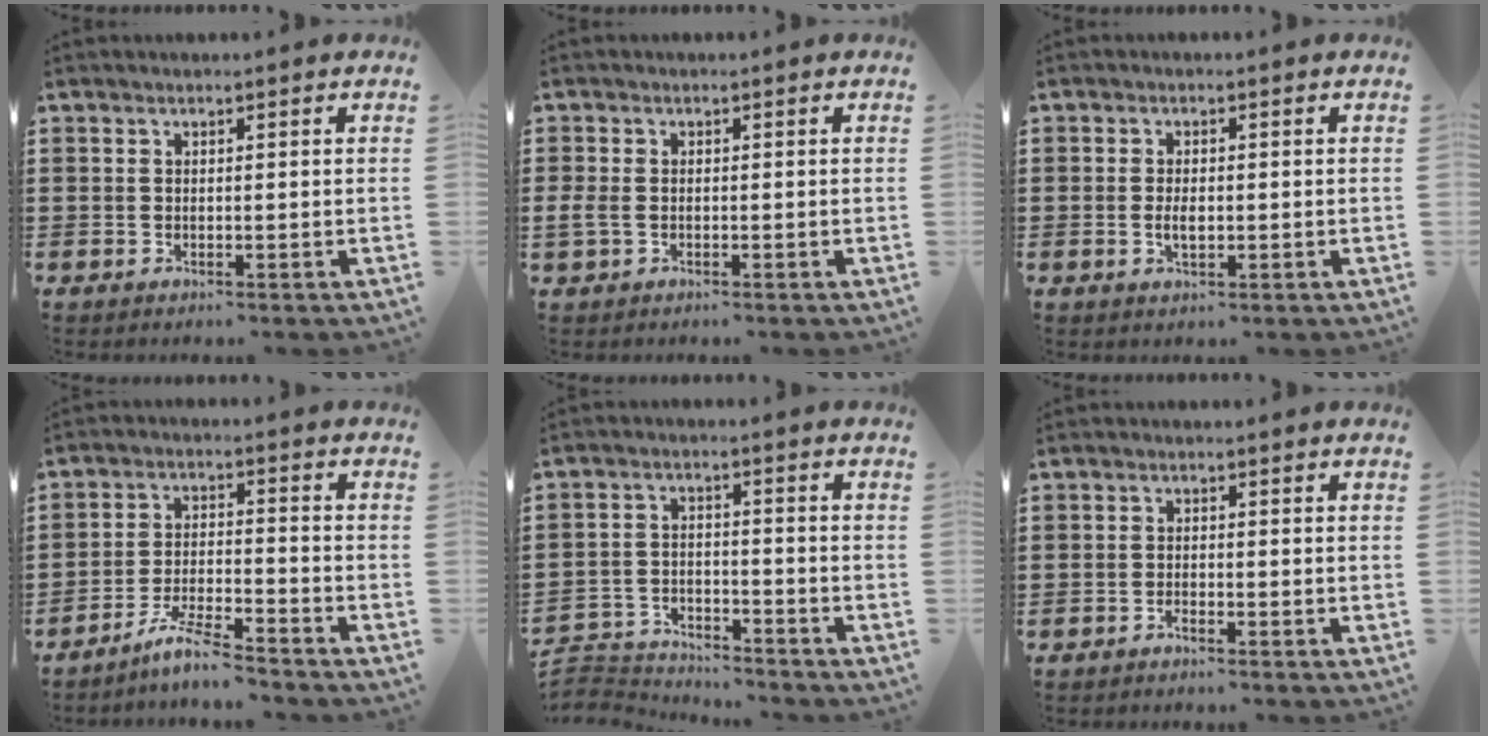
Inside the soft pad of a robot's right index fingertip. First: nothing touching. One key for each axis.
{"total": 1.7, "fx": -0.6, "fy": 1.1, "fz": 1.2, "tx": -0.041, "ty": -0.008, "tz": -0.014}
{"total": 2.4, "fx": -0.3, "fy": 1.1, "fz": 2.1, "tx": -0.040, "ty": 0.002, "tz": -0.005}
{"total": 6.2, "fx": -5.5, "fy": 0.0, "fz": 2.8, "tx": -0.067, "ty": -0.009, "tz": -0.108}
{"total": 4.0, "fx": -3.9, "fy": 0.6, "fz": -0.1, "tx": -0.021, "ty": -0.003, "tz": -0.088}
{"total": 1.2, "fx": -1.1, "fy": -0.1, "fz": 0.2, "tx": -0.008, "ty": -0.001, "tz": -0.022}